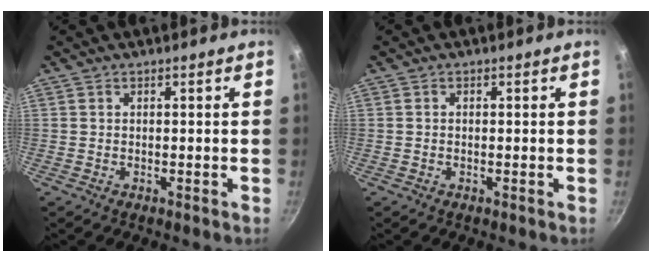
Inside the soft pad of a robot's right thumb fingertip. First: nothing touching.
{"total": 0.0}